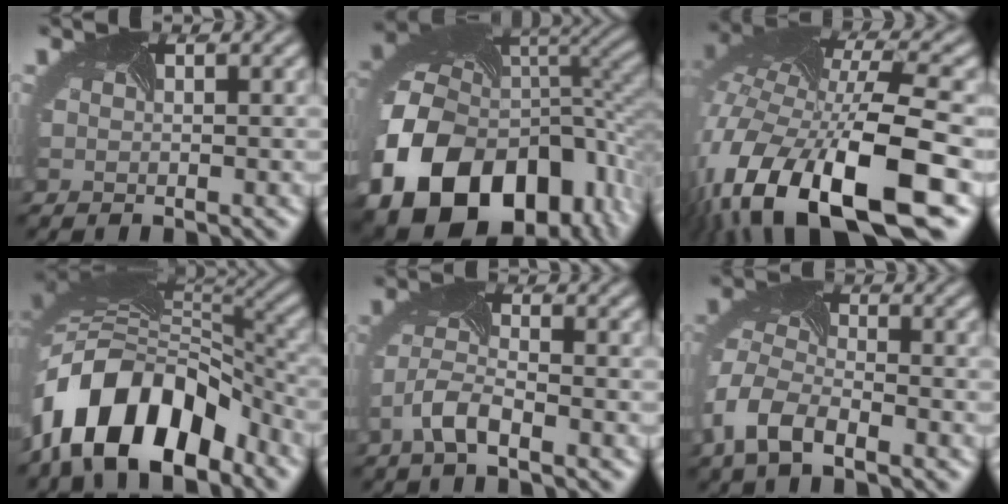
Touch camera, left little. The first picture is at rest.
{"total": 18.3, "force": [-6.5, 13.1, 11.0], "torque": [-0.262, -0.059, -0.078]}
{"total": 15.6, "force": [-6.6, 6.5, 12.5], "torque": [-0.267, -0.016, -0.111]}
{"total": 11.6, "force": [-6.5, 6.1, 7.4], "torque": [-0.136, 0.017, -0.124]}
{"total": 2.8, "force": [-2.0, 0.8, 1.9], "torque": [-0.051, 0.007, -0.050]}
{"total": 5.7, "force": [-3.3, 3.1, 3.5], "torque": [-0.090, -0.001, -0.072]}